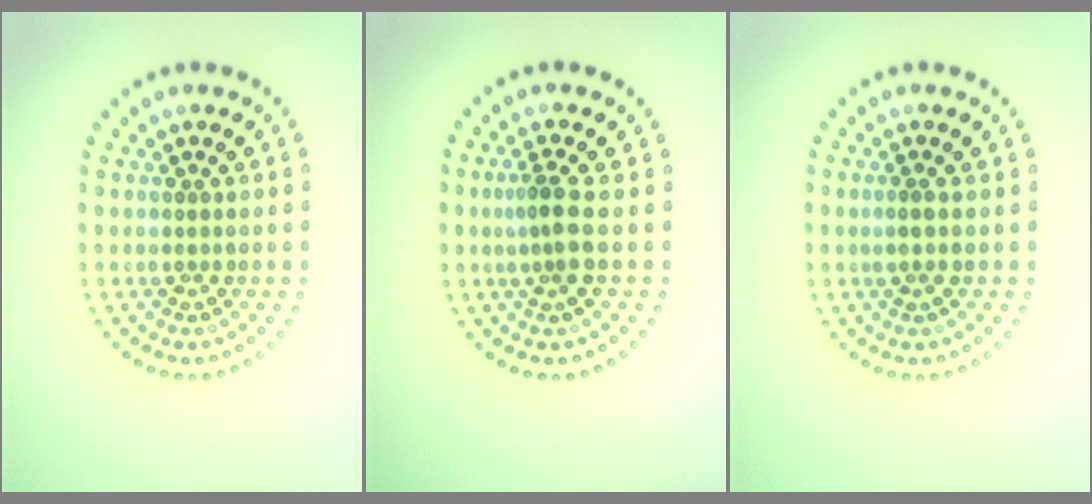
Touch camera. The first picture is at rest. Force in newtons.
{"total": 2.4, "press": 1.9, "slide": 1.6}
{"total": 0.8, "press": 0.5, "slide": 0.6}